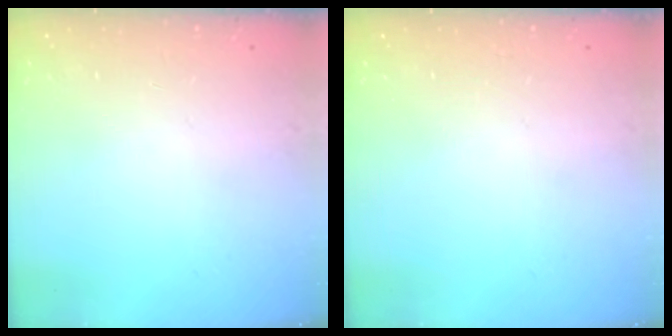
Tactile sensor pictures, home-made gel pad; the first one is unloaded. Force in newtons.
{"total": 0.0}